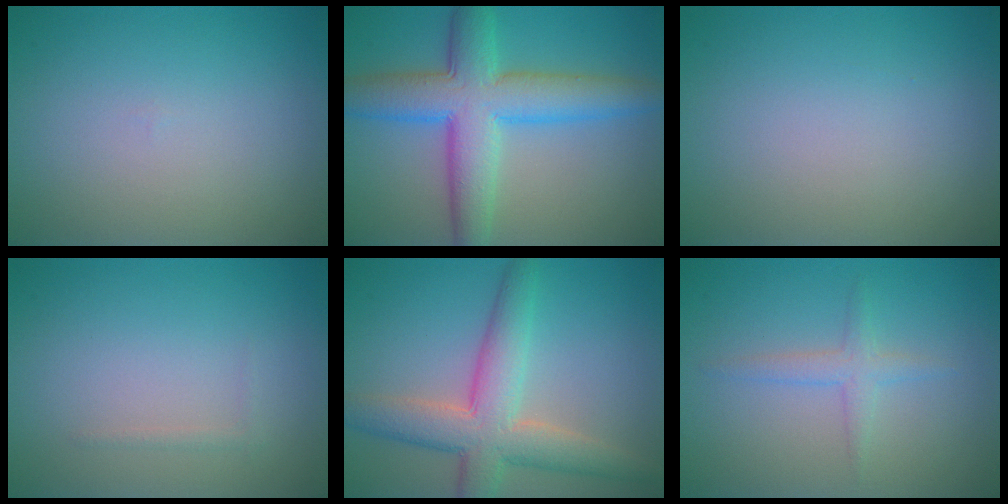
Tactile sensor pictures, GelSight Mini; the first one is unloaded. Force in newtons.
{"total": 8.2, "press": 8.2, "slide": 0.0}
{"total": 0.0}
{"total": 0.5, "press": 0.5, "slide": 0.0}
{"total": 6.4, "press": 6.4, "slide": 0.6}
{"total": 1.6, "press": 1.6, "slide": 0.1}